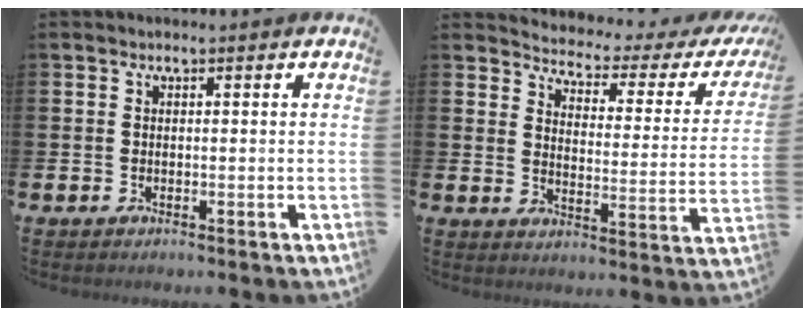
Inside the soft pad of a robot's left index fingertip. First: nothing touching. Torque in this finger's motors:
{"motor_torque": [0.99, -1.15, 0.17, -0.02]}